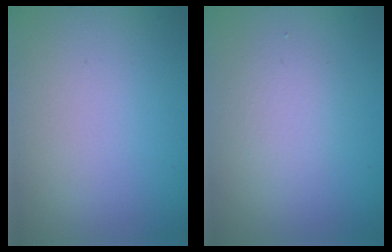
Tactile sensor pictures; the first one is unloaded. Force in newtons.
{"total": 2.1, "press": 2.1, "slide": 0.1}